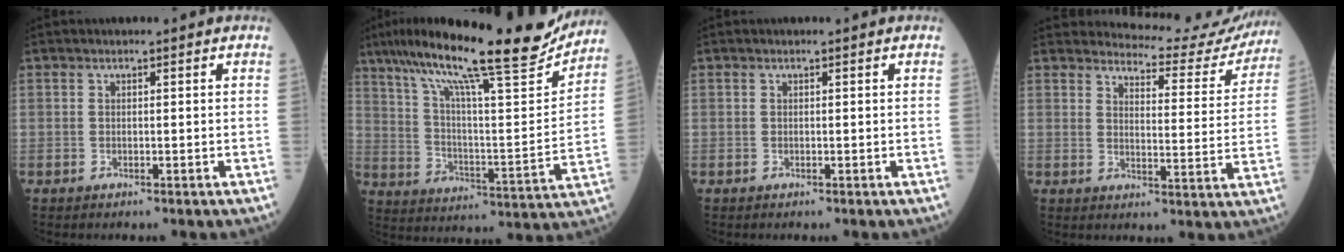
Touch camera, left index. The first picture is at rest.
{"total": 23.8, "force": [19.1, 2.3, 14.0], "torque": [-0.239, 0.003, 0.290]}
{"total": 0.0}
{"total": 14.2, "force": [14.1, 1.9, 0.9], "torque": [0.006, -0.066, 0.148]}